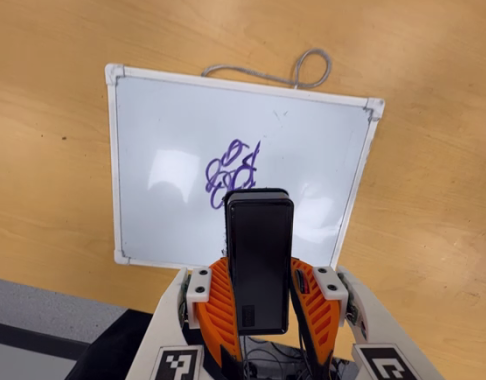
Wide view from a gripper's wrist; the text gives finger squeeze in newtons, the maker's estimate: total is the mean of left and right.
{"total": 8.8, "left": 7.3, "right": 10.2}